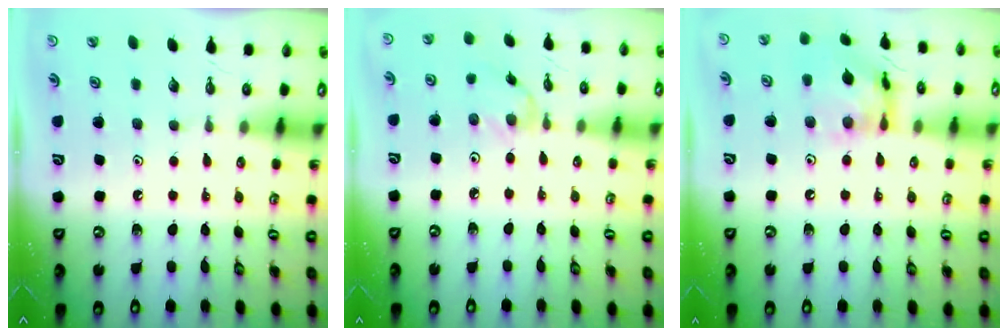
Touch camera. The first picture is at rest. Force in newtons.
{"total": 1.0, "press": 1.0, "slide": 0.3}
{"total": 12.8, "press": 12.8, "slide": 0.9}